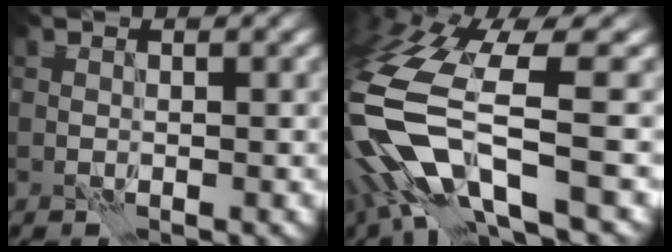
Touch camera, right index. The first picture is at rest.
{"total": 12.3, "force": [-4.3, 4.5, 10.6], "torque": [-0.238, -0.020, -0.079]}